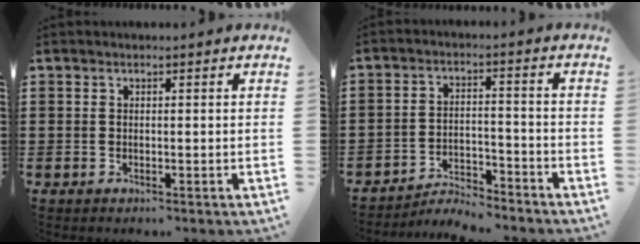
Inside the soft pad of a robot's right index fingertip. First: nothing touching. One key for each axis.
{"total": 4.5, "fx": -4.4, "fy": 0.5, "fz": 0.7, "tx": -0.018, "ty": 0.006, "tz": -0.091}